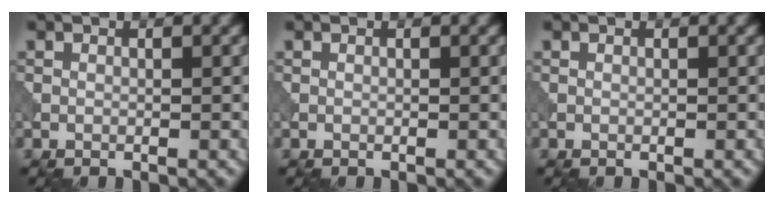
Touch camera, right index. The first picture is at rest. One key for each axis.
{"total": 0.0}
{"total": 0.0}